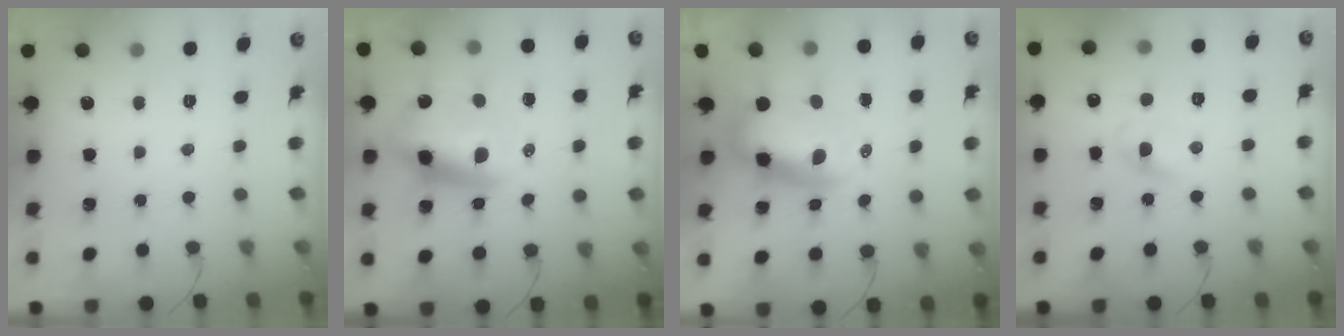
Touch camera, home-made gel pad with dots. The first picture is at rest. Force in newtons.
{"total": 11.1, "press": 10.8, "slide": 2.7}
{"total": 7.2, "press": 7.0, "slide": 1.9}
{"total": 2.9, "press": 2.6, "slide": 1.3}